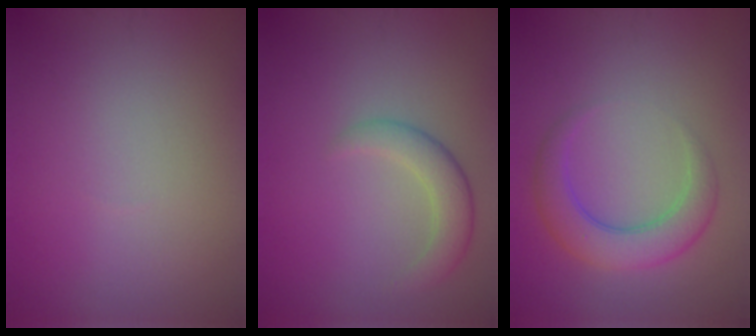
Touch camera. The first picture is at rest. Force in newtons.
{"total": 2.9, "press": 2.9, "slide": 0.2}
{"total": 4.5, "press": 4.5, "slide": 0.2}